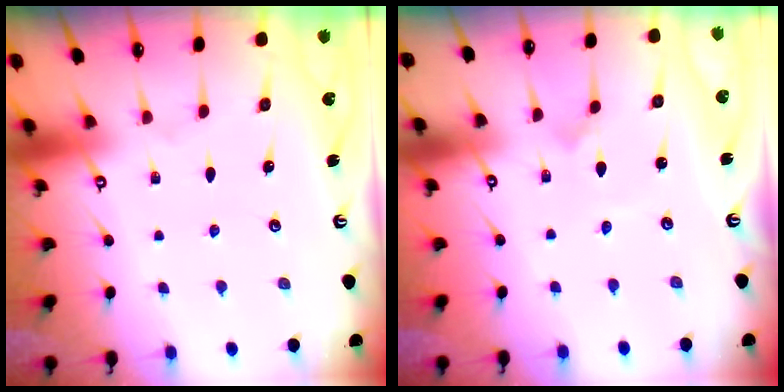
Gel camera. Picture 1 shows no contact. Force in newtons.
{"total": 1.0, "press": 1.0, "slide": 0.0}